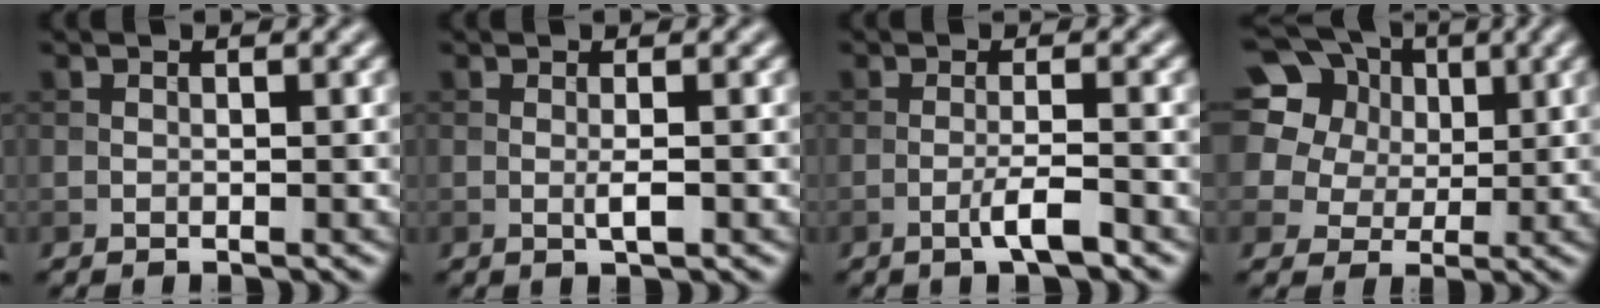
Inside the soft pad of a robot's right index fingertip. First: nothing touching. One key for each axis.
{"total": 1.3, "fx": -0.2, "fy": 0.1, "fz": 1.3, "tx": -0.026, "ty": -0.002, "tz": -0.005}
{"total": 2.6, "fx": -1.3, "fy": 0.3, "fz": 2.2, "tx": -0.037, "ty": 0.007, "tz": -0.029}
{"total": 20.2, "fx": 10.0, "fy": 15.1, "fz": 9.0, "tx": -0.242, "ty": 0.070, "tz": 0.163}